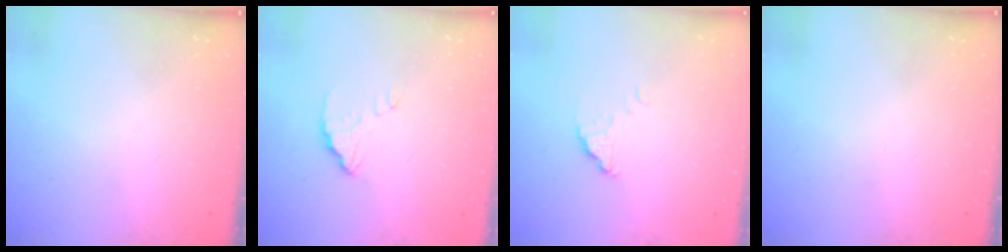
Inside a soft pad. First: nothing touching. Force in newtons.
{"total": 2.7, "press": 2.7, "slide": 0.1}
{"total": 1.5, "press": 1.5, "slide": 0.1}
{"total": 0.0}